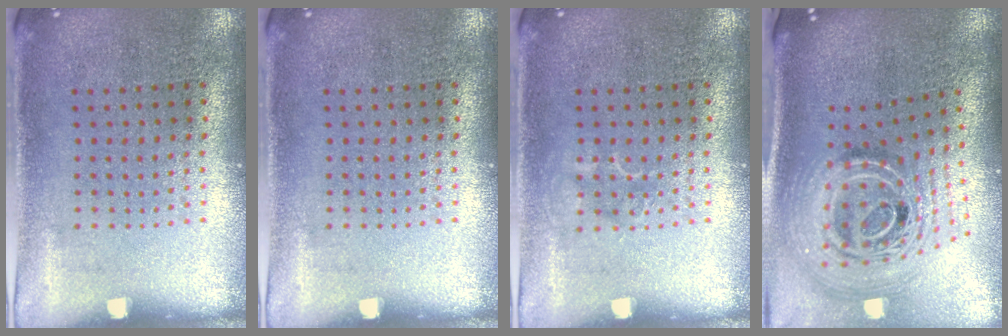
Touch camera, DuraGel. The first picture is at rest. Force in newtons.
{"total": 0.0}
{"total": 0.9, "press": 0.9, "slide": 0.3}
{"total": 3.0, "press": 2.0, "slide": 2.2}